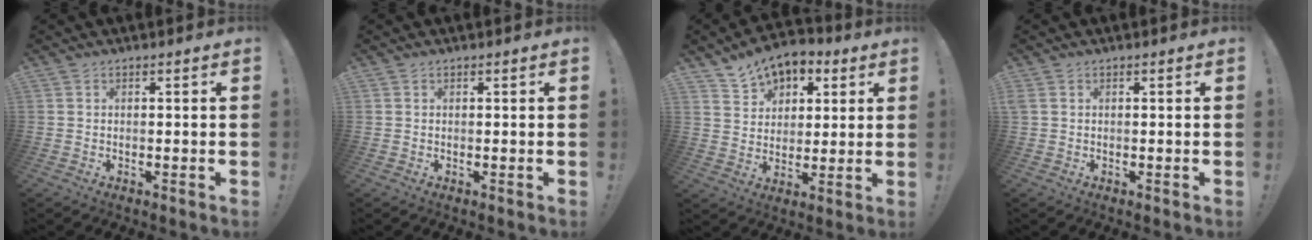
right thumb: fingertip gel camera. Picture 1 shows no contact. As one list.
[{"total": 0.0}, {"total": 9.8, "force": [6.9, 6.2, 3.0], "torque": [-0.045, -0.048, 0.131]}, {"total": 0.5, "force": [0.2, 0.3, 0.4], "torque": [-0.010, 0.003, 0.003]}]